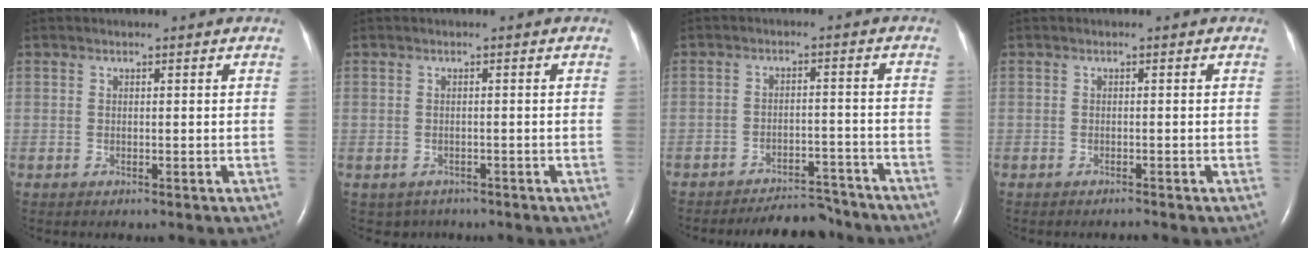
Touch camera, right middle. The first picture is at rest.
{"total": 2.1, "force": [-1.4, 1.6, 0.2], "torque": [-0.006, 0.003, -0.016]}
{"total": 7.8, "force": [-7.5, 1.9, 1.1], "torque": [-0.008, 0.005, -0.106]}
{"total": 0.6, "force": [-0.6, -0.1, 0.1], "torque": [-0.005, -0.002, -0.007]}